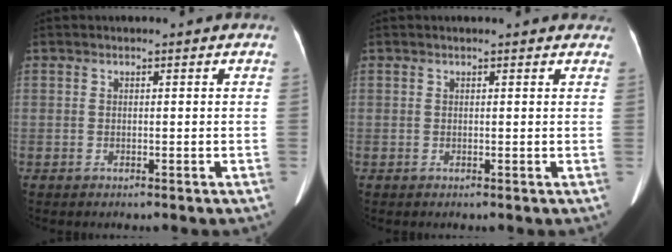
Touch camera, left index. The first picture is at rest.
{"total": 5.2, "force": [4.6, 1.5, 1.8], "torque": [-0.017, 0.018, 0.040]}